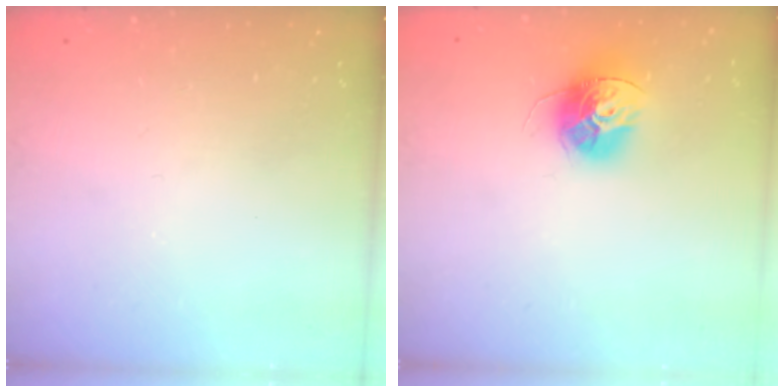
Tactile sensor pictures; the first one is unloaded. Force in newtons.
{"total": 13.1, "press": 13.1, "slide": 0.7}